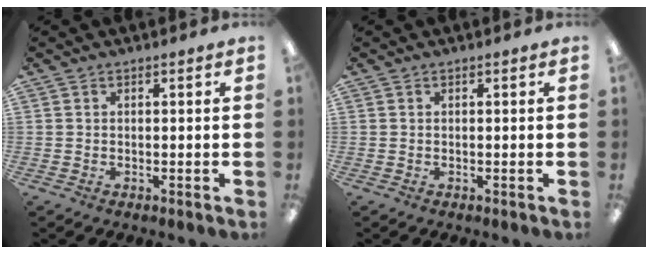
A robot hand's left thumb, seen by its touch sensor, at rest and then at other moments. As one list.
[{"total": 0.0}]